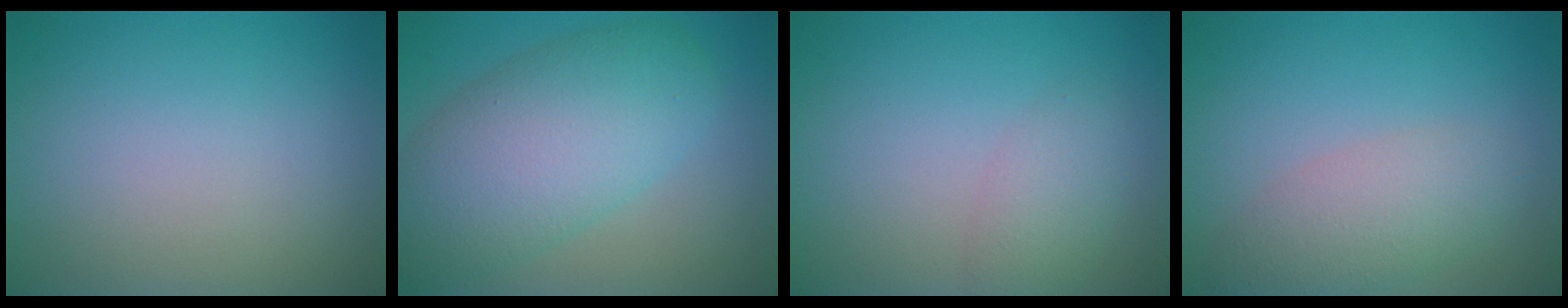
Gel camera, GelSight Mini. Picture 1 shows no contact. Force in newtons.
{"total": 8.8, "press": 8.8, "slide": 0.3}
{"total": 2.1, "press": 2.1, "slide": 0.1}
{"total": 3.8, "press": 3.8, "slide": 0.2}